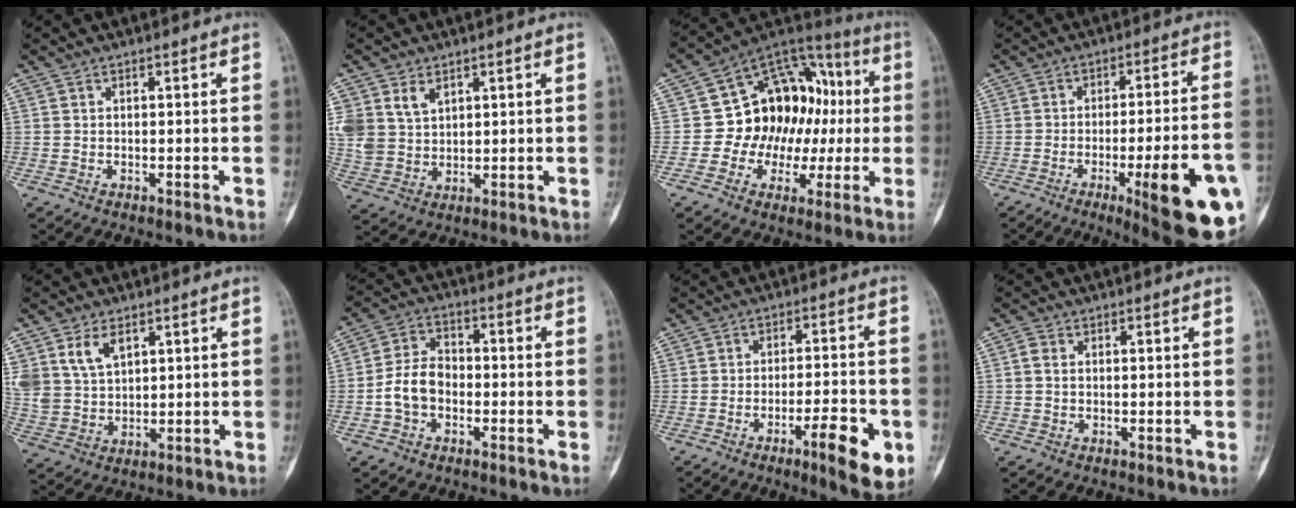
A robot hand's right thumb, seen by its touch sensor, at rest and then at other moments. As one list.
[{"total": 7.9, "force": [3.7, 5.7, 4.0], "torque": [-0.070, -0.011, 0.088]}, {"total": 18.2, "force": [0.4, 14.2, 11.4], "torque": [-0.092, 0.049, 0.007]}, {"total": 19.6, "force": [-7.1, 3.8, 17.9], "torque": [-0.195, 0.012, -0.086]}, {"total": 8.0, "force": [4.1, 5.0, 4.7], "torque": [-0.083, -0.012, 0.094]}, {"total": 7.6, "force": [-1.9, 5.5, 5.0], "torque": [-0.083, 0.029, -0.048]}, {"total": 10.6, "force": [-4.4, 2.5, 9.4], "torque": [-0.129, 0.015, -0.062]}, {"total": 1.4, "force": [0.2, 1.1, 1.0], "torque": [-0.019, 0.003, 0.002]}]